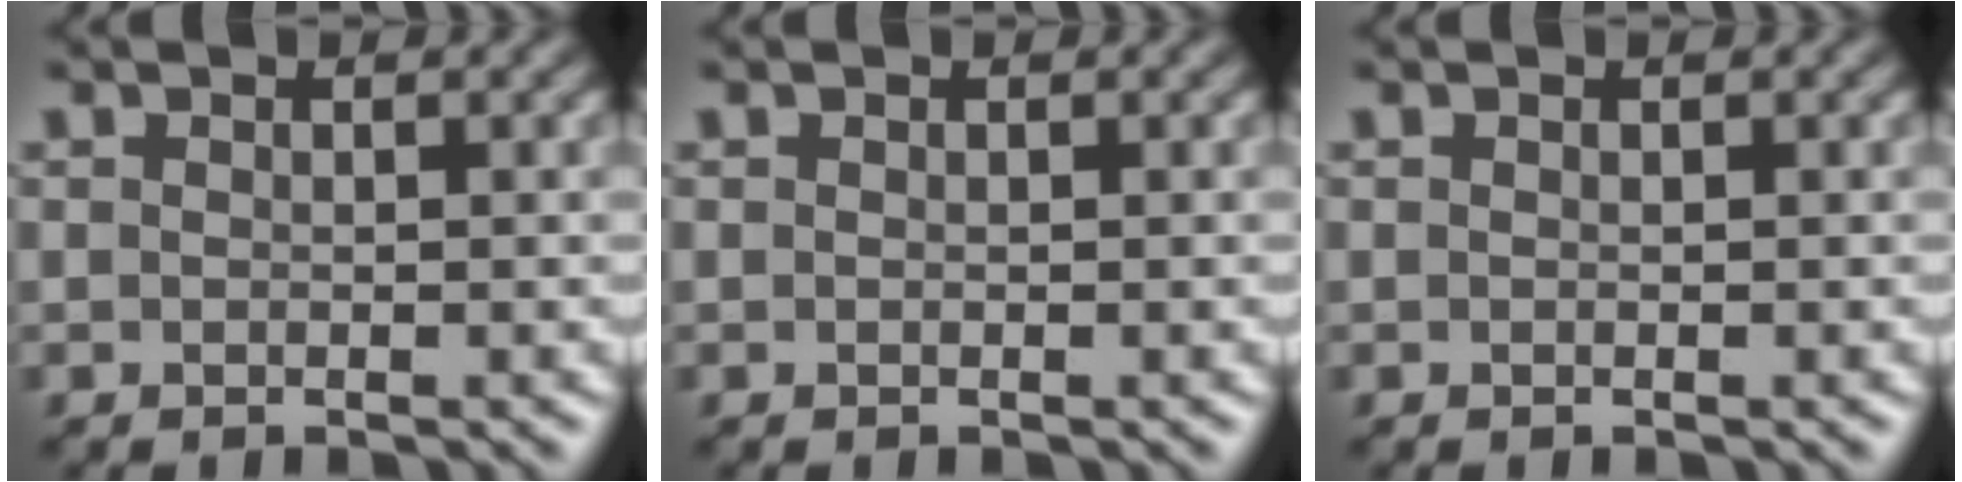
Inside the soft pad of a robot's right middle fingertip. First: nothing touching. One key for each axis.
{"total": 0.0}
{"total": 0.0}